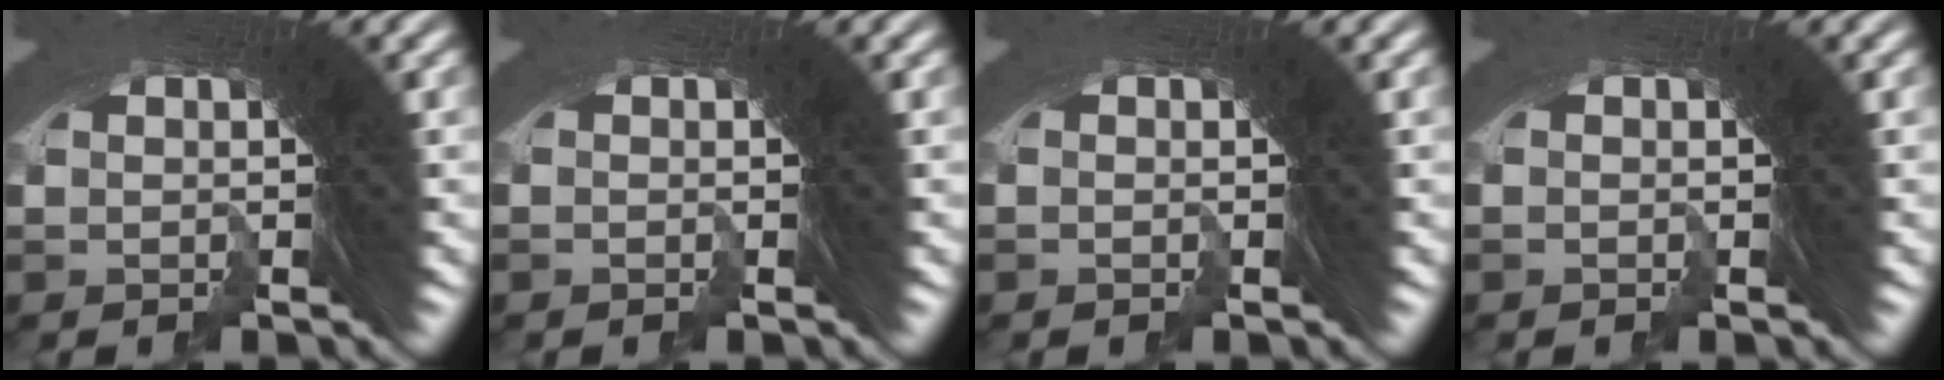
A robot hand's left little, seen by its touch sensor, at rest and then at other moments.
{"total": 0.0}
{"total": 0.0}
{"total": 0.0}